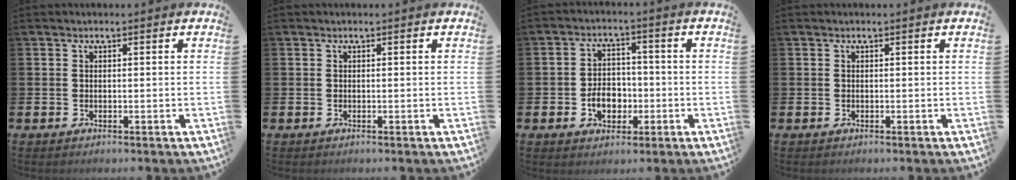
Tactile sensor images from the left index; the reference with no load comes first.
{"total": 0.0}
{"total": 4.8, "force": [-1.4, 3.5, 2.9], "torque": [-0.035, -0.001, -0.032]}
{"total": 0.0}